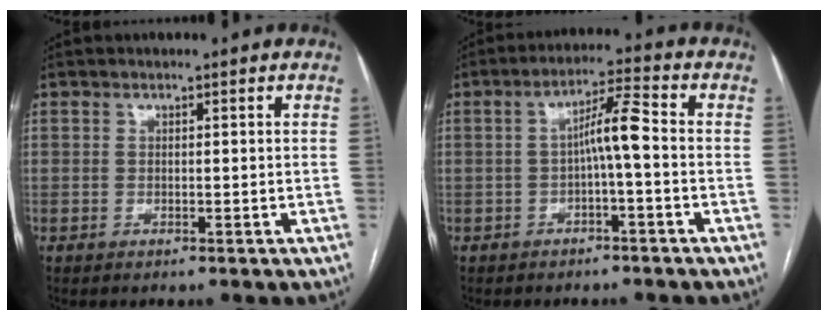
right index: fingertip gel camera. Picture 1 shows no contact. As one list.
[{"total": 5.4, "force": [-0.6, 0.3, 5.3], "torque": [-0.088, 0.021, -0.010]}]